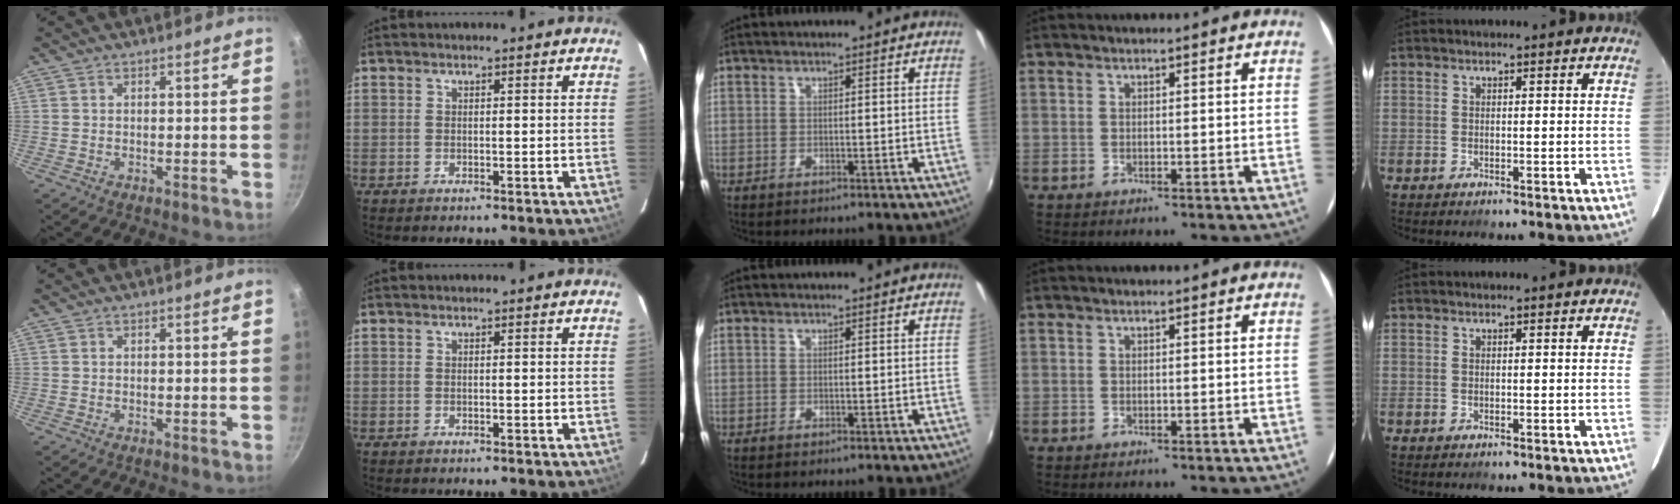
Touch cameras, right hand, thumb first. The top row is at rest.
{}